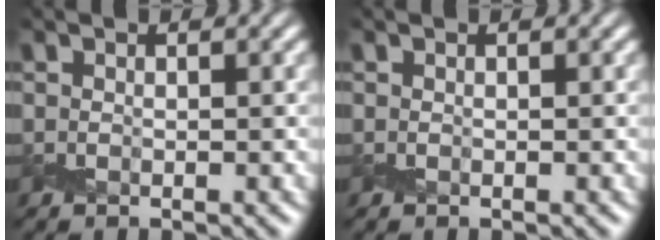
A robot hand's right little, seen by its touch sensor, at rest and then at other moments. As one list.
[{"total": 0.0}]